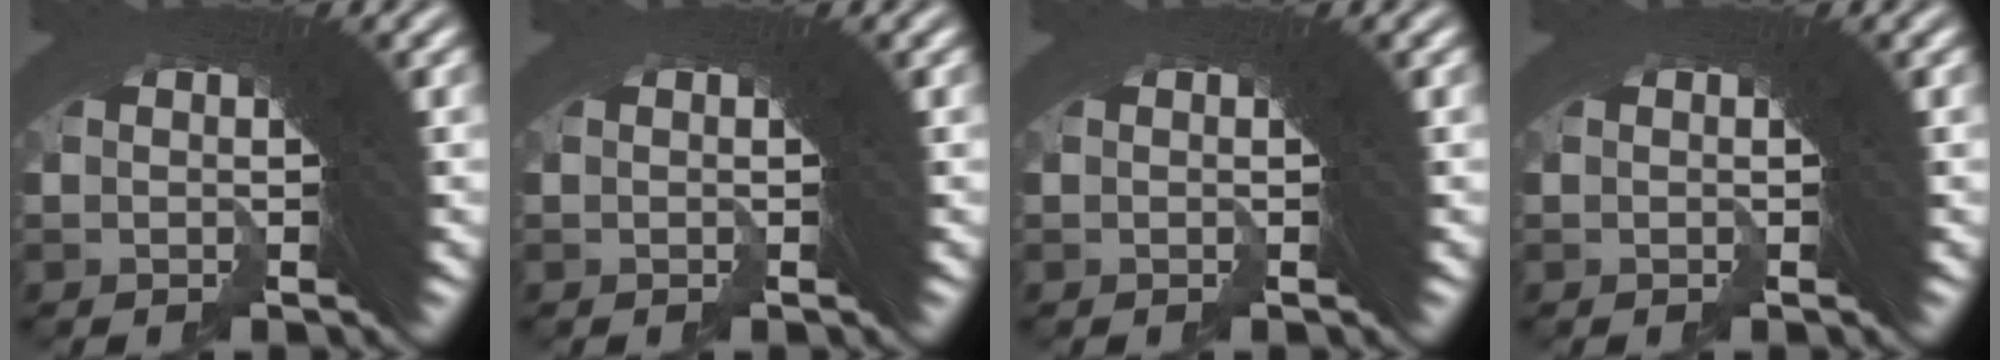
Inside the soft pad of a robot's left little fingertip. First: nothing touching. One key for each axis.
{"total": 0.0}
{"total": 0.0}
{"total": 0.0}